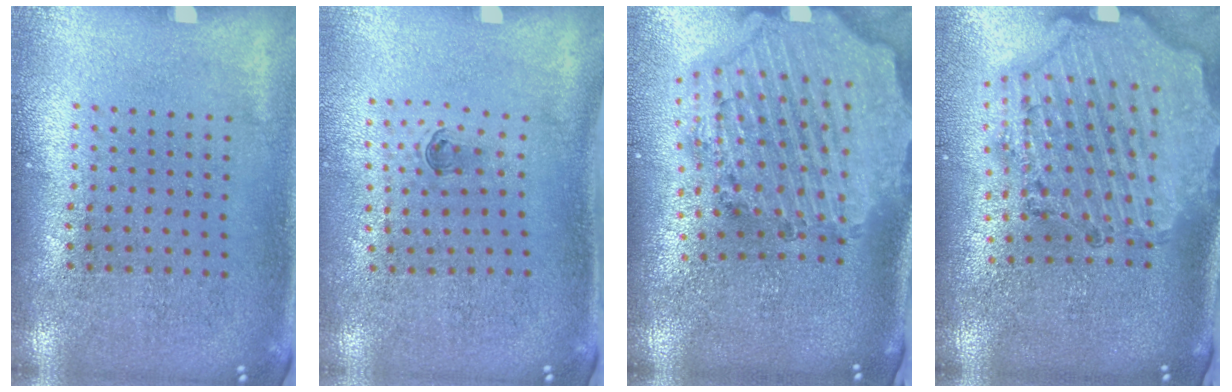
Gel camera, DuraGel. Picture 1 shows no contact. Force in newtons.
{"total": 0.6, "press": 0.3, "slide": 0.5}
{"total": 4.1, "press": 3.3, "slide": 2.4}
{"total": 2.9, "press": 2.6, "slide": 1.2}